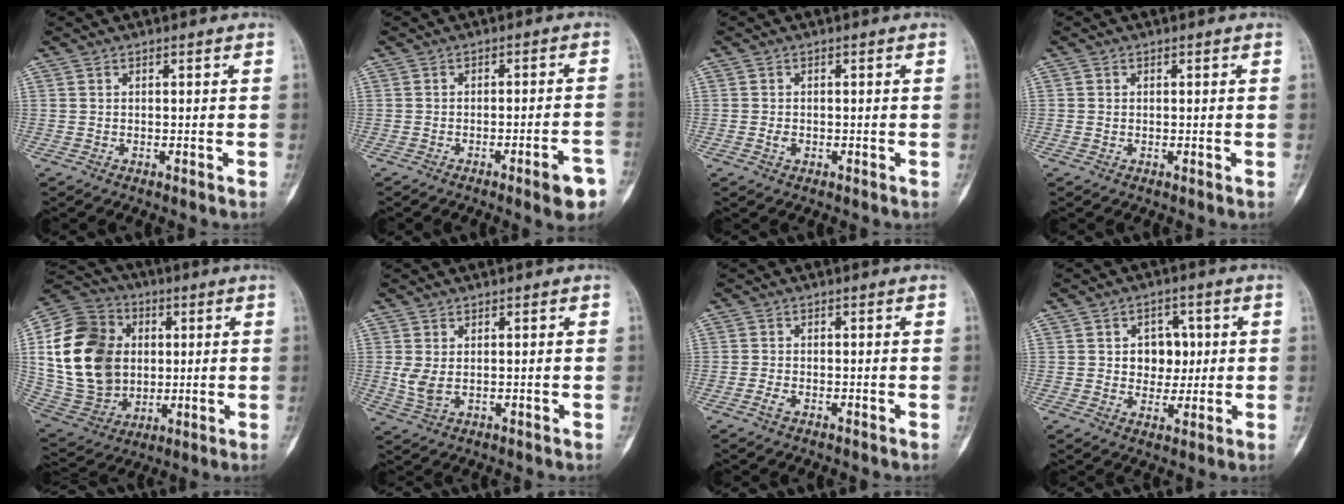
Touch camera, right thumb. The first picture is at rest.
{"total": 6.3, "force": [-3.4, 1.0, 5.1], "torque": [-0.063, 0.020, -0.043]}
{"total": 1.3, "force": [-0.3, 1.0, 0.8], "torque": [-0.014, 0.001, -0.007]}
{"total": 0.5, "force": [0.1, 0.5, 0.1], "torque": [0.003, 0.001, -0.001]}
{"total": 23.0, "force": [2.9, 17.8, 14.2], "torque": [-0.262, 0.007, 0.067]}
{"total": 3.8, "force": [0.5, 2.0, 3.1], "torque": [-0.067, -0.007, 0.018]}
{"total": 1.6, "force": [-0.8, 0.9, 1.1], "torque": [-0.025, 0.000, -0.018]}
{"total": 6.9, "force": [1.0, 5.5, 4.1], "torque": [-0.018, 0.000, 0.016]}